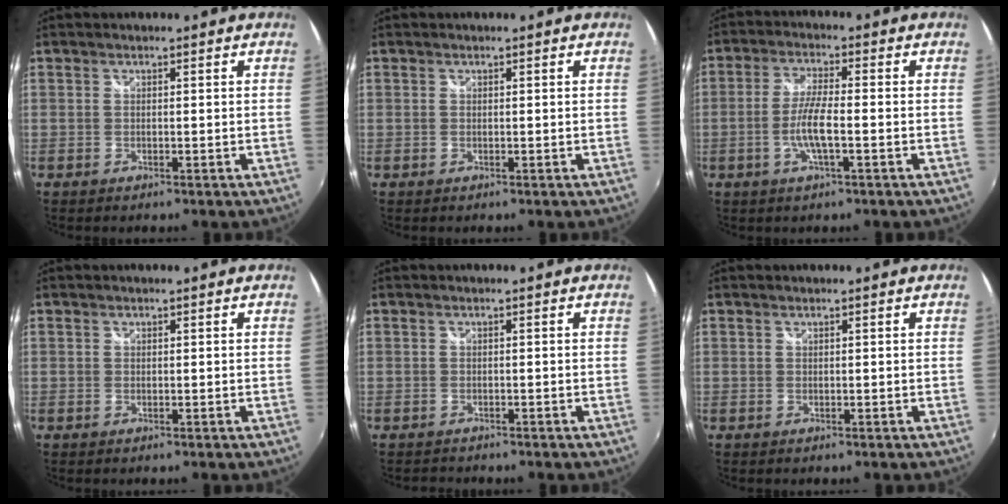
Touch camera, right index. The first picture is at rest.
{"total": 0.0}
{"total": 6.2, "force": [-1.8, 0.8, 5.8], "torque": [-0.119, -0.001, -0.036]}
{"total": 0.0}
{"total": 1.7, "force": [-1.6, 0.4, 0.1], "torque": [-0.006, -0.009, -0.024]}
{"total": 0.0}